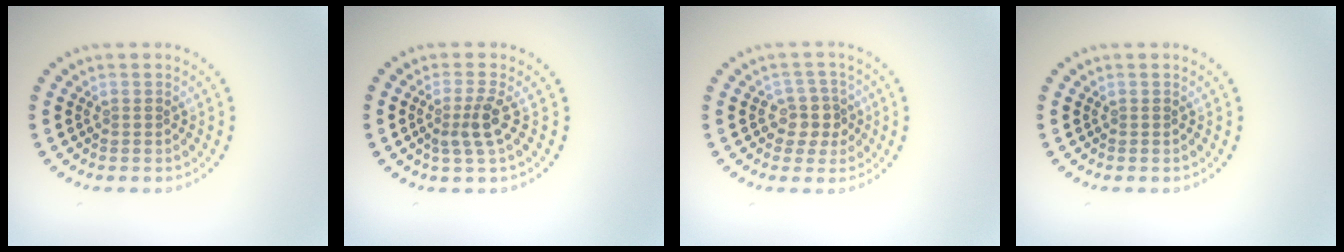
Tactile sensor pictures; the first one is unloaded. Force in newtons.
{"total": 2.4, "press": 1.7, "slide": 1.7}
{"total": 2.7, "press": 2.3, "slide": 1.3}
{"total": 0.0}